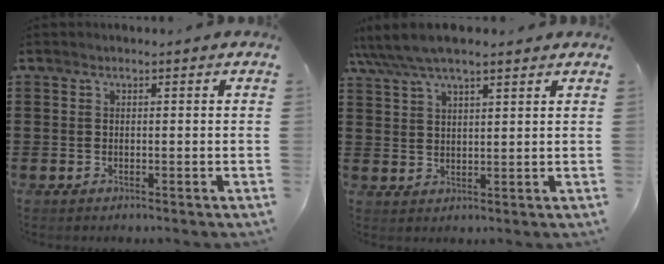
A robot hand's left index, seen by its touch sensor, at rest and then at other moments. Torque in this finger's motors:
{"motor_torque": [2.14, 0.00, 1.05, 0.21]}